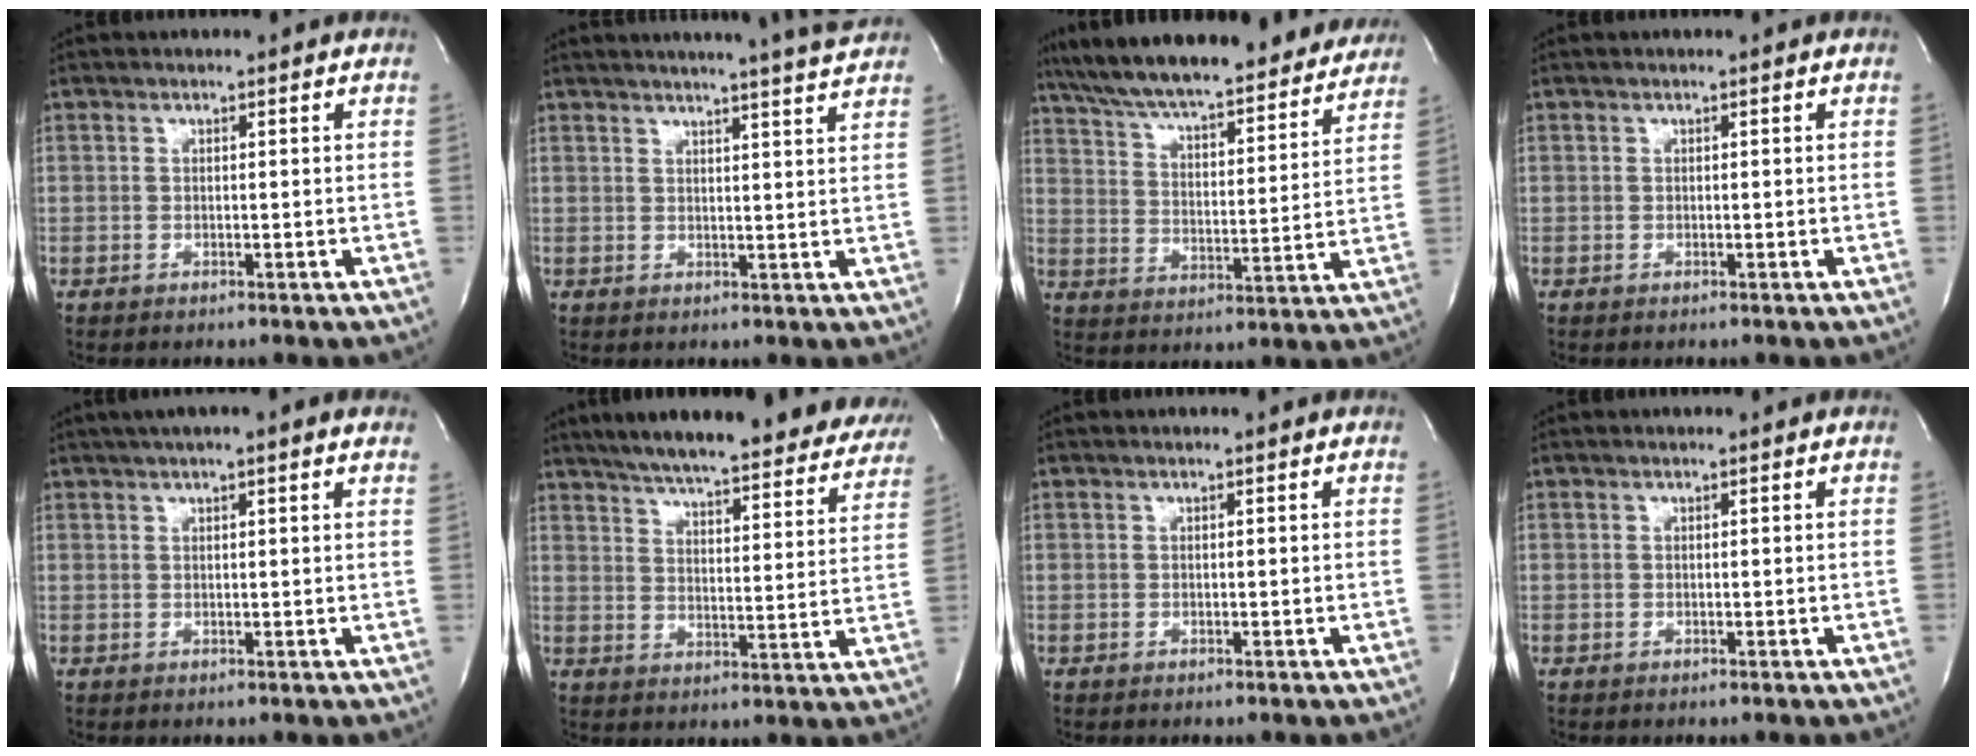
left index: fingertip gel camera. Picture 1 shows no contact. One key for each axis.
{"total": 11.6, "fx": 10.6, "fy": -1.5, "fz": 4.4, "tx": -0.073, "ty": -0.023, "tz": 0.121}
{"total": 27.8, "fx": 24.7, "fy": 5.5, "fz": 11.6, "tx": -0.198, "ty": -0.006, "tz": 0.335}
{"total": 0.0}
{"total": 6.7, "fx": 4.7, "fy": 0.6, "fz": 4.6, "tx": -0.072, "ty": 0.034, "tz": 0.065}
{"total": 29.9, "fx": 26.4, "fy": 5.4, "fz": 12.9, "tx": -0.200, "ty": -0.046, "tz": 0.323}
{"total": 0.0}
{"total": 0.0}